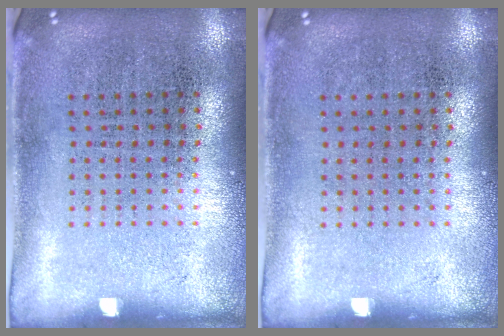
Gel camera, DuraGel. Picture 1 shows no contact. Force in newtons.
{"total": 0.0}